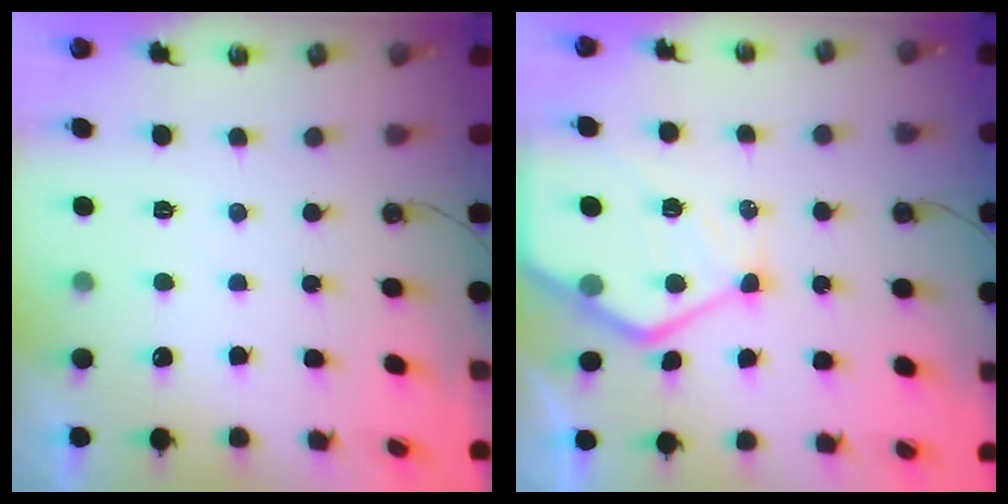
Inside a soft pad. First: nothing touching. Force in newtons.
{"total": 13.6, "press": 13.5, "slide": 1.2}